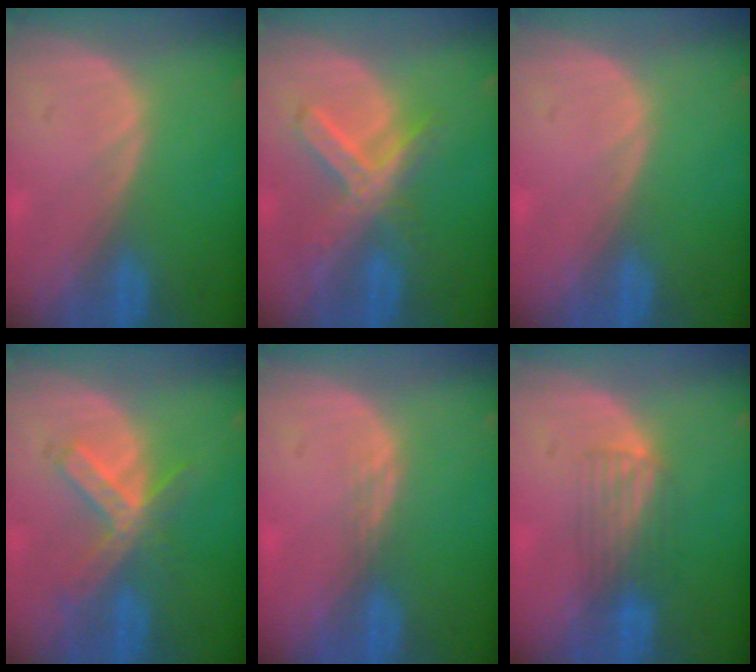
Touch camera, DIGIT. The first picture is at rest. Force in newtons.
{"total": 7.4, "press": 6.2, "slide": 4.0}
{"total": 0.0}
{"total": 6.3, "press": 5.8, "slide": 2.4}
{"total": 1.4, "press": 1.1, "slide": 0.9}
{"total": 4.0, "press": 3.8, "slide": 1.1}